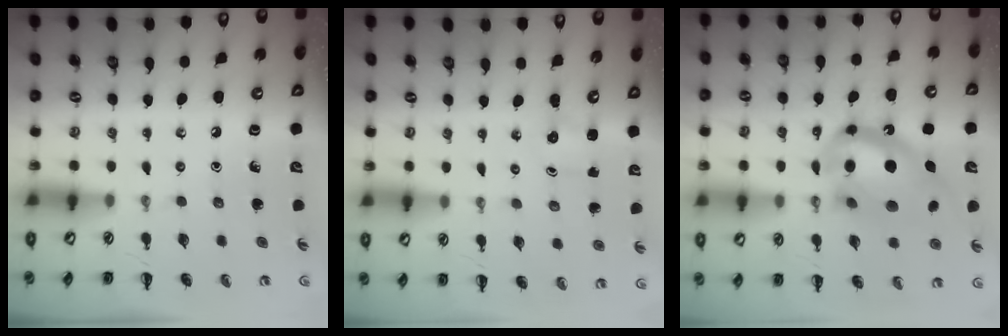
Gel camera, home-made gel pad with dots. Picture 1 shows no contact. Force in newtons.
{"total": 0.9, "press": 0.9, "slide": 0.3}
{"total": 17.7, "press": 17.3, "slide": 3.8}